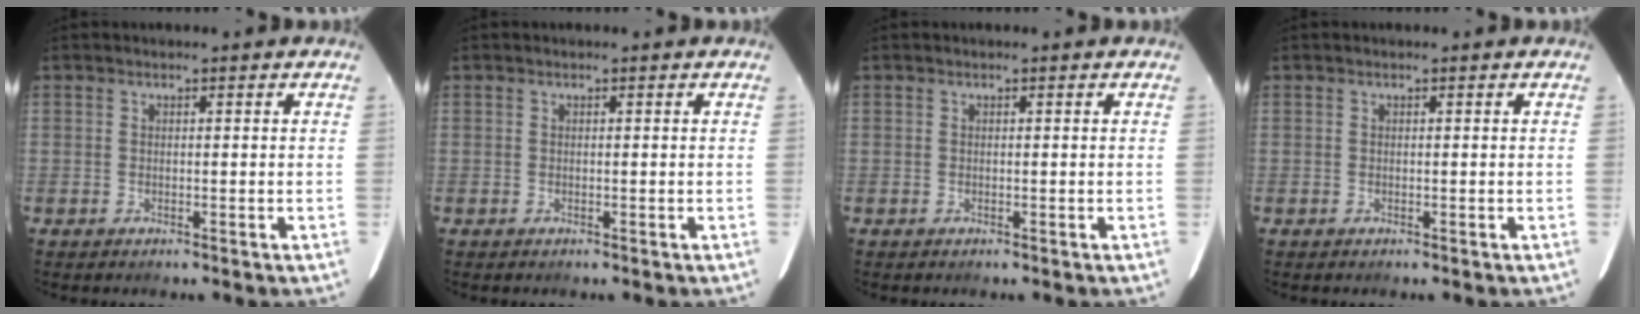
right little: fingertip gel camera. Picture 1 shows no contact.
{"total": 0.0}
{"total": 0.0}
{"total": 0.0}